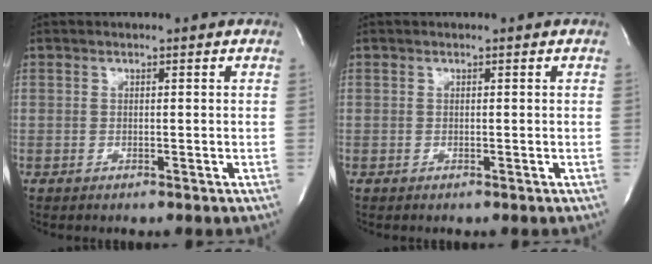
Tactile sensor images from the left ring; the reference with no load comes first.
{"total": 0.0}